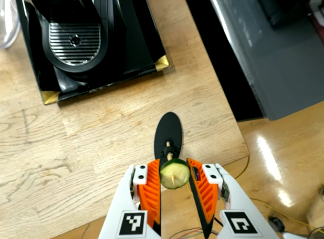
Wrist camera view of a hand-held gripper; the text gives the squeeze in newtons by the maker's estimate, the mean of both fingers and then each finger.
{"total": 6.9, "left": 6.8, "right": 7.0}